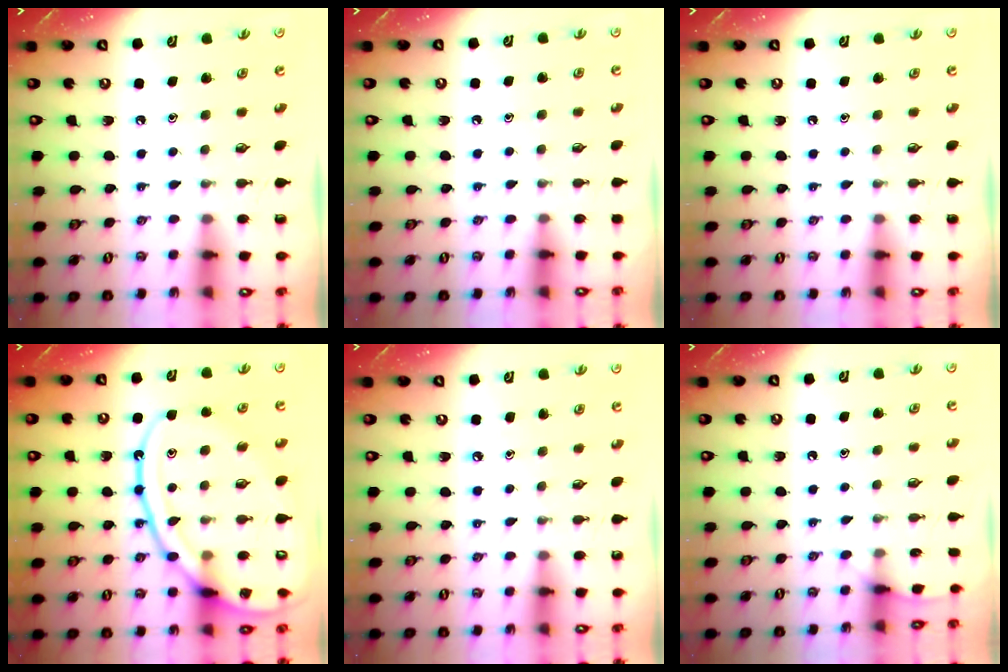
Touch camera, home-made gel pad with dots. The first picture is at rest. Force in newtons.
{"total": 2.9, "press": 2.9, "slide": 0.5}
{"total": 0.0}
{"total": 20.9, "press": 20.9, "slide": 1.8}
{"total": 2.7, "press": 2.7, "slide": 0.4}
{"total": 5.6, "press": 5.5, "slide": 0.7}